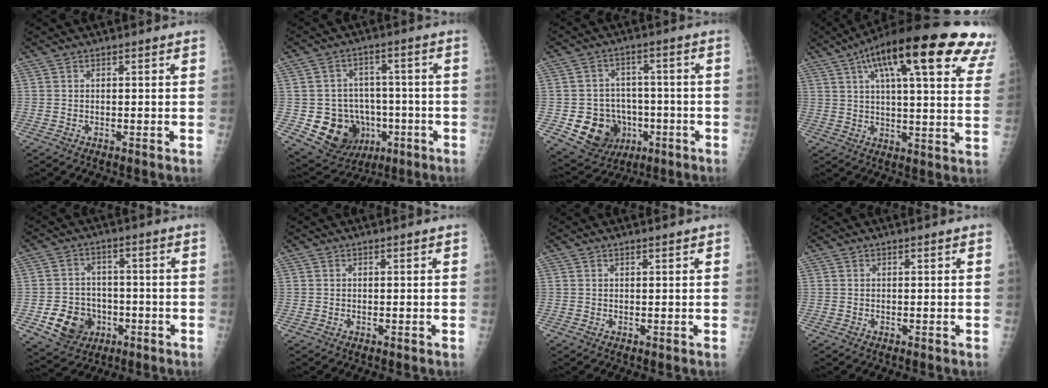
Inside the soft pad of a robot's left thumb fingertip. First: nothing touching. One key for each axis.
{"total": 14.5, "fx": -4.1, "fy": 12.4, "fz": 6.3, "tx": -0.073, "ty": 0.028, "tz": -0.046}
{"total": 13.1, "fx": -3.8, "fy": 11.2, "fz": 5.5, "tx": -0.061, "ty": 0.023, "tz": -0.046}
{"total": 29.4, "fx": 15.9, "fy": 7.8, "fz": 23.4, "tx": -0.294, "ty": 0.006, "tz": 0.214}
{"total": 9.9, "fx": -3.3, "fy": 8.4, "fz": 4.1, "tx": -0.039, "ty": 0.018, "tz": -0.044}
{"total": 0.0}
{"total": 0.6, "fx": 0.4, "fy": 0.1, "fz": 0.4, "tx": -0.005, "ty": -0.001, "tz": 0.006}
{"total": 0.0}